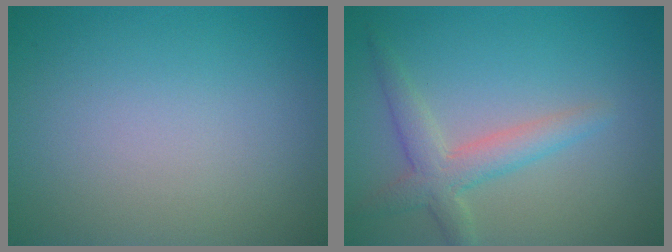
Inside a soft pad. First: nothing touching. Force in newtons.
{"total": 3.2, "press": 3.2, "slide": 0.2}